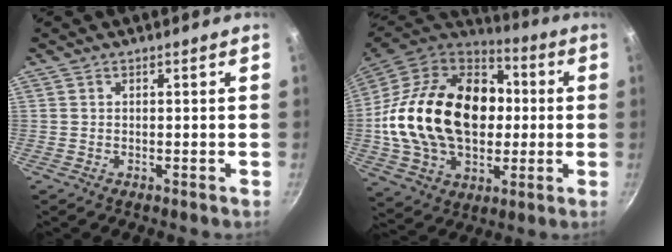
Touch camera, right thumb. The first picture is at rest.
{"total": 29.8, "force": [1.0, 20.7, 21.4], "torque": [-0.357, 0.033, 0.022]}